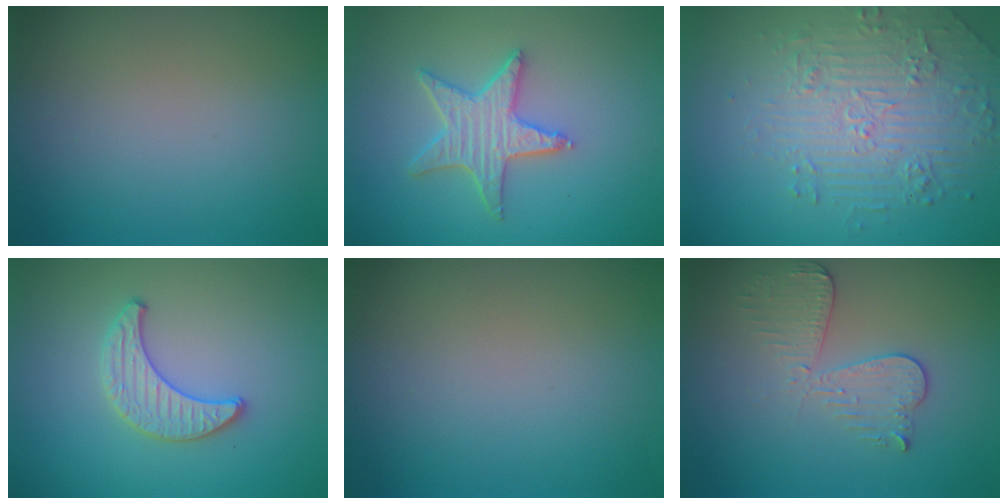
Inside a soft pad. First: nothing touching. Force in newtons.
{"total": 3.9, "press": 3.6, "slide": 1.6}
{"total": 4.6, "press": 4.0, "slide": 2.3}
{"total": 2.0, "press": 2.0, "slide": 0.1}
{"total": 0.0}
{"total": 3.4, "press": 3.0, "slide": 1.5}